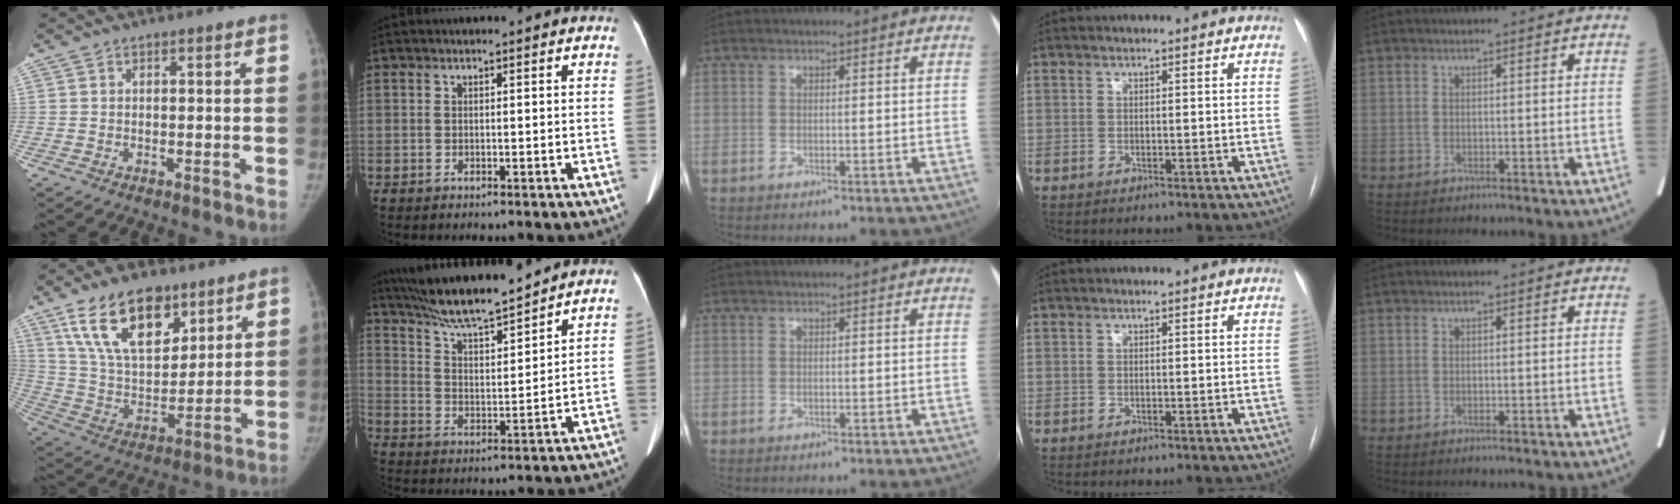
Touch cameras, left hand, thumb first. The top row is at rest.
{"thumb": {"total": 18.6, "force": [11.1, 9.8, 11.4], "torque": [-0.155, -0.049, 0.208]}, "index": {"total": 12.0, "force": [11.0, 0.5, 4.7], "torque": [-0.089, 0.002, 0.194]}}